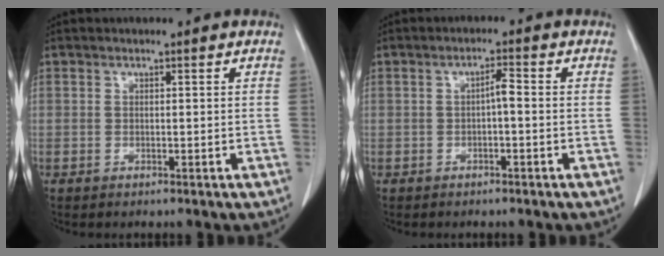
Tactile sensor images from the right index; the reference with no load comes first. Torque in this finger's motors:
{"motor_torque": [0.32, -0.12, 0.11, 0.04]}